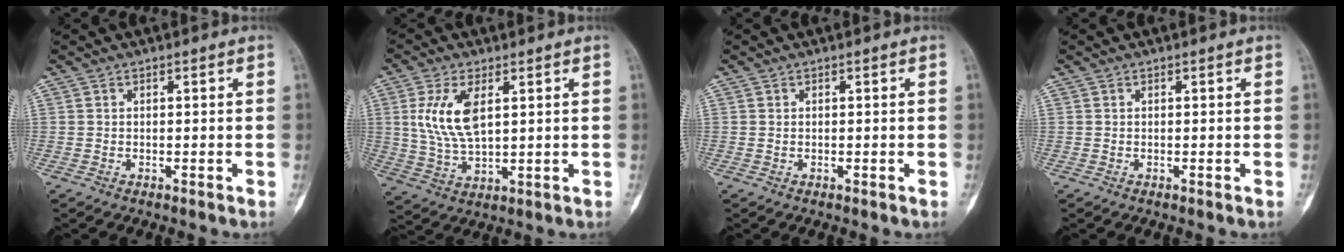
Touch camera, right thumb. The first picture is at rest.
{"total": 10.4, "force": [2.8, 5.2, 8.5], "torque": [-0.168, -0.010, 0.061]}
{"total": 0.0}
{"total": 0.0}